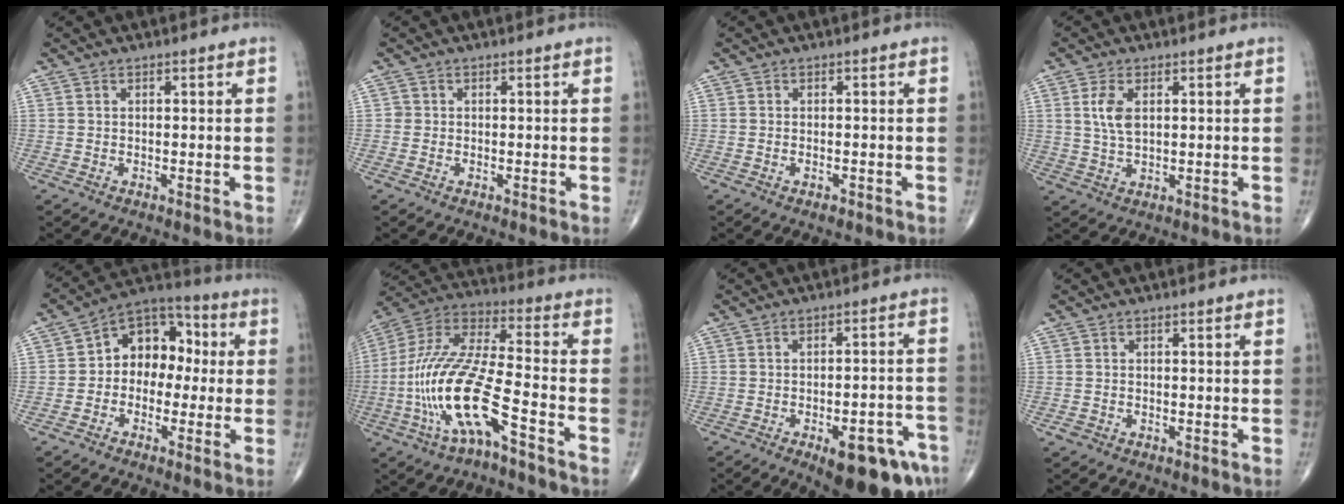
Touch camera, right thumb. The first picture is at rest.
{"total": 0.8, "force": [-0.1, 0.8, 0.1], "torque": [0.005, 0.004, -0.002]}
{"total": 1.1, "force": [-0.6, 0.5, 0.8], "torque": [-0.018, 0.004, -0.008]}
{"total": 5.1, "force": [1.4, 2.6, 4.1], "torque": [-0.087, -0.004, 0.029]}
{"total": 11.6, "force": [0.2, 8.6, 7.7], "torque": [-0.071, 0.042, -0.017]}
{"total": 18.7, "force": [-7.2, 4.9, 16.5], "torque": [-0.361, 0.047, -0.134]}
{"total": 14.3, "force": [-7.9, 4.9, 10.9], "torque": [-0.096, 0.040, -0.096]}
{"total": 1.0, "force": [-0.5, 0.8, 0.4], "torque": [-0.010, 0.005, -0.009]}